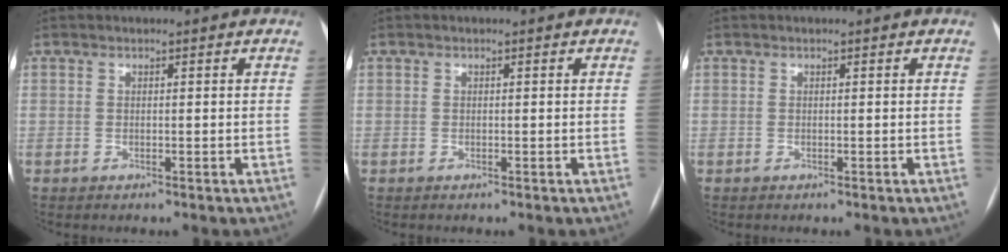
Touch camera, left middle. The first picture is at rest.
{"total": 0.0}
{"total": 0.0}